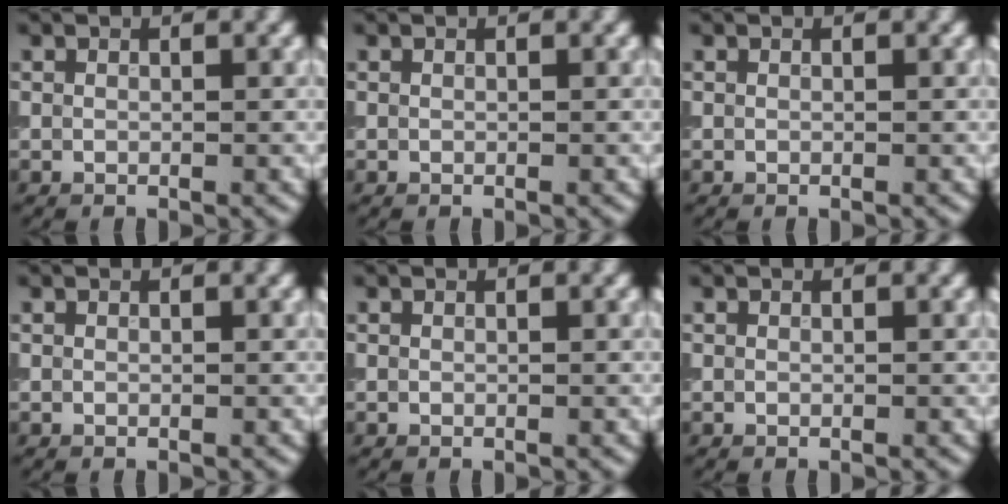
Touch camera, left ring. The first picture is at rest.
{"total": 0.0}
{"total": 0.0}
{"total": 0.0}
{"total": 0.0}
{"total": 0.0}